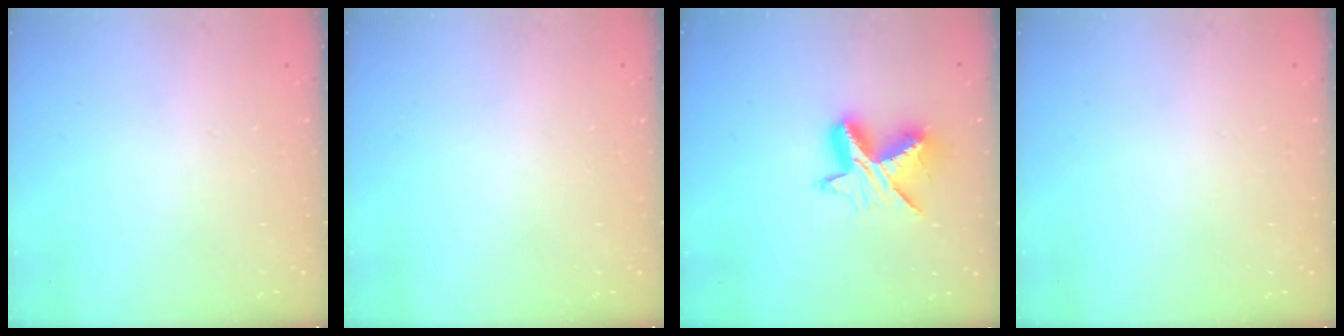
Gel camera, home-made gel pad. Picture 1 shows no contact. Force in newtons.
{"total": 0.0}
{"total": 9.8, "press": 9.8, "slide": 0.7}
{"total": 0.0}